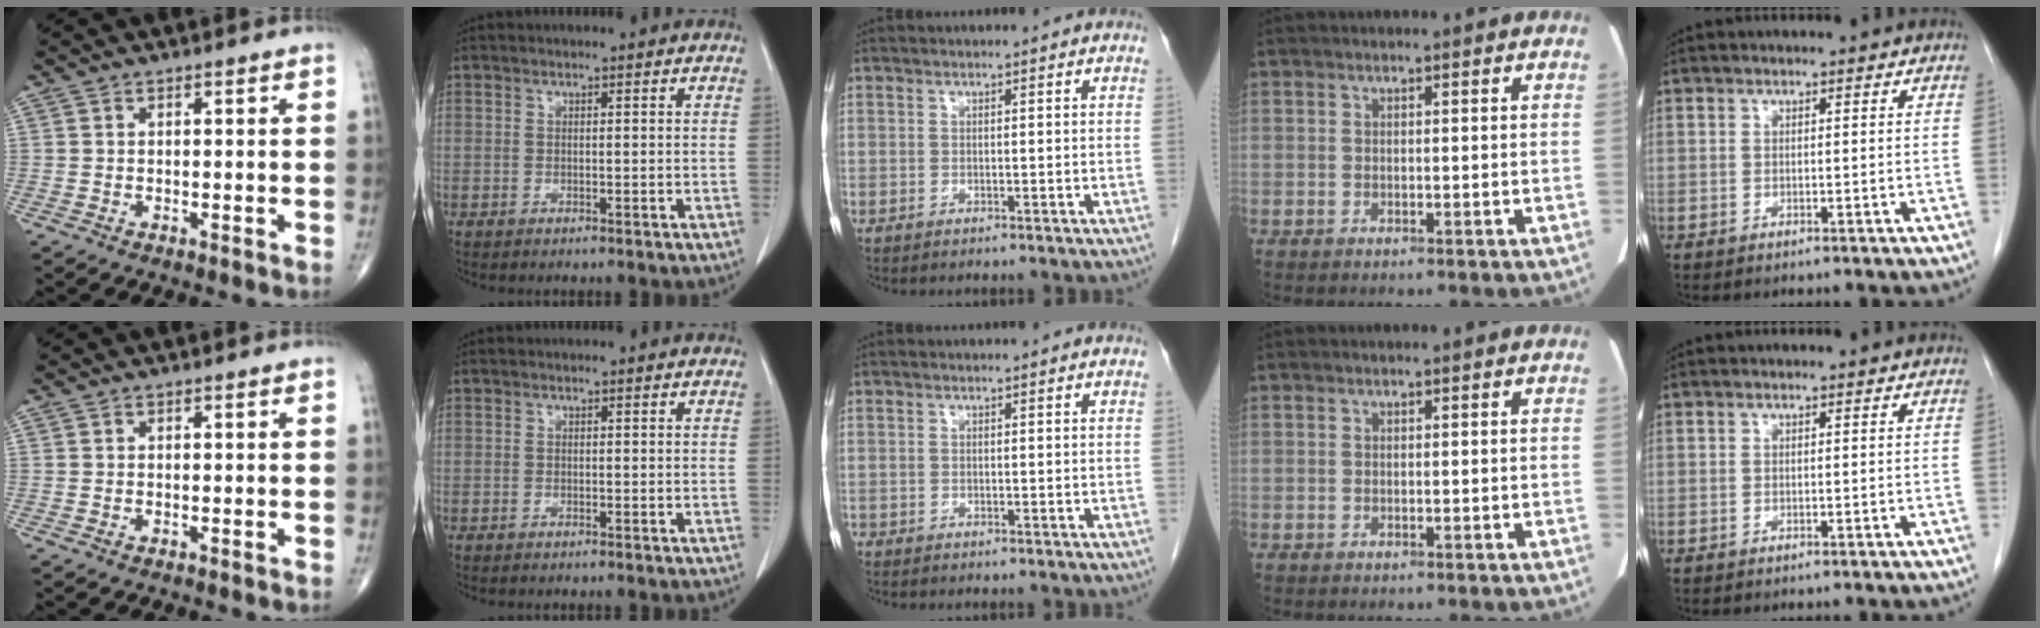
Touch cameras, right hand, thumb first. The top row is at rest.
{}